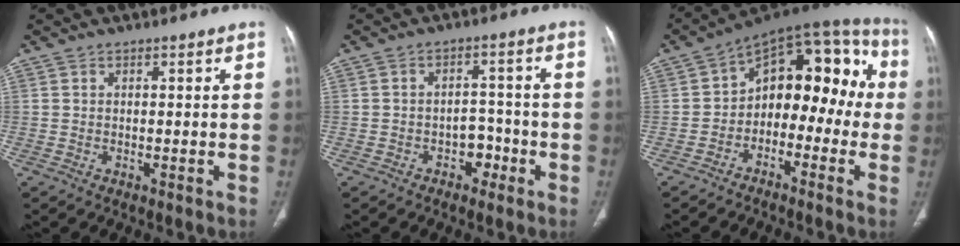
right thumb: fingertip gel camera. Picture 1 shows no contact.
{"total": 4.2, "force": [-2.2, 3.1, 1.9], "torque": [0.000, 0.025, -0.034]}
{"total": 16.6, "force": [-1.6, 10.5, 12.8], "torque": [-0.117, 0.068, -0.039]}